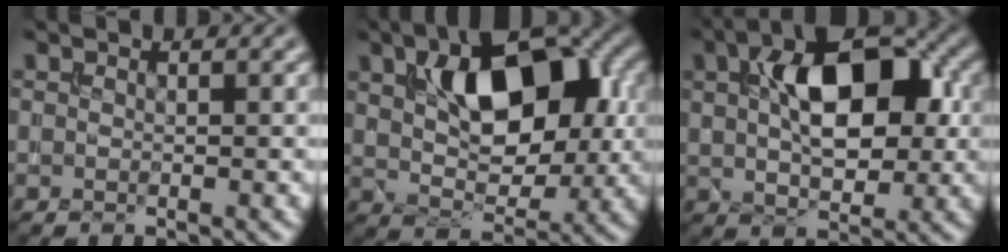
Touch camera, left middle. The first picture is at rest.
{"total": 10.3, "force": [2.9, 5.6, 8.2], "torque": [-0.131, 0.012, 0.050]}
{"total": 10.1, "force": [2.5, 5.2, 8.2], "torque": [-0.127, 0.020, 0.038]}